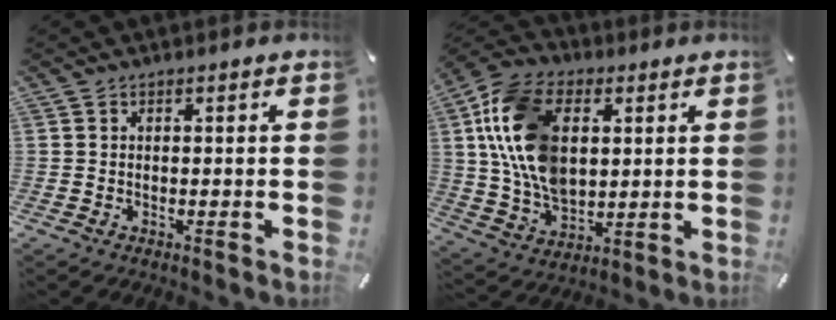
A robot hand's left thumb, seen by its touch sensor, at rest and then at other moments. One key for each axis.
{"total": 17.6, "fx": 4.1, "fy": 12.1, "fz": 12.0, "tx": -0.277, "ty": 0.004, "tz": 0.075}